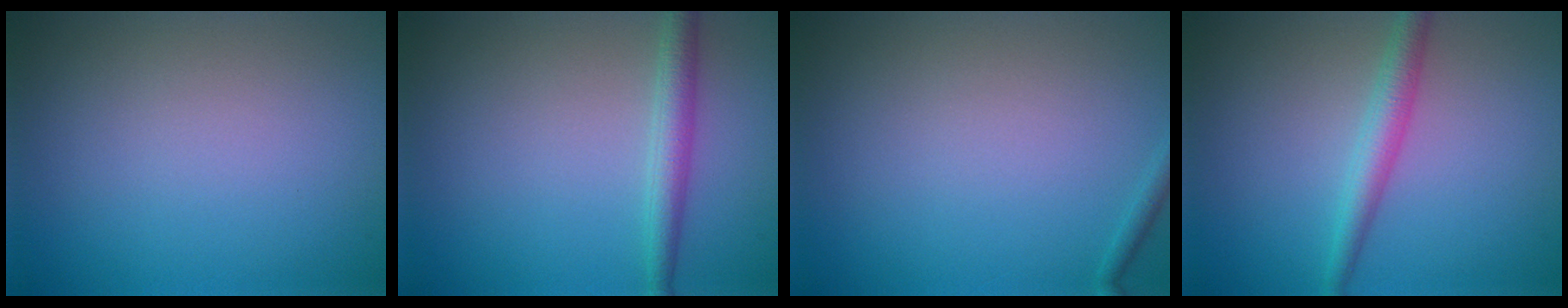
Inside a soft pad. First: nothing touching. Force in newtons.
{"total": 2.4, "press": 2.4, "slide": 0.0}
{"total": 0.8, "press": 0.8, "slide": 0.0}
{"total": 2.6, "press": 2.6, "slide": 0.0}